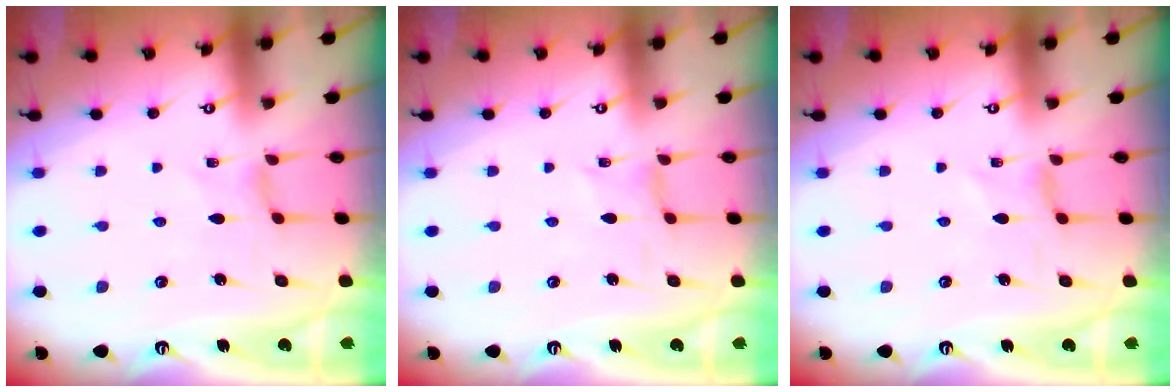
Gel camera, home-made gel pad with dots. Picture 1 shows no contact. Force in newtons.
{"total": 0.0}
{"total": 0.0}